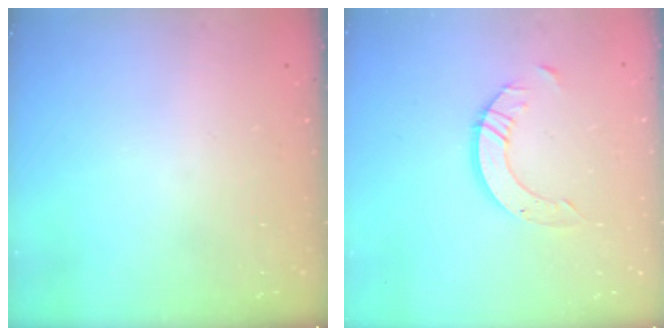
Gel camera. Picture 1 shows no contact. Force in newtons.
{"total": 8.1, "press": 8.1, "slide": 0.7}